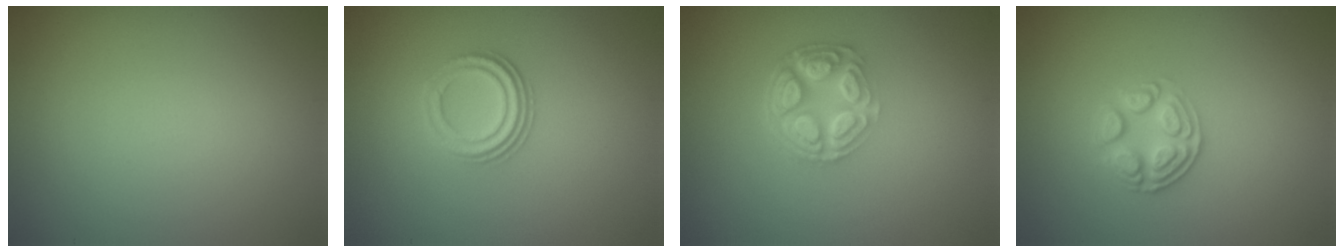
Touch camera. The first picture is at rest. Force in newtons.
{"total": 2.9, "press": 2.2, "slide": 2.0}
{"total": 5.2, "press": 3.8, "slide": 3.6}
{"total": 2.7, "press": 2.4, "slide": 1.2}